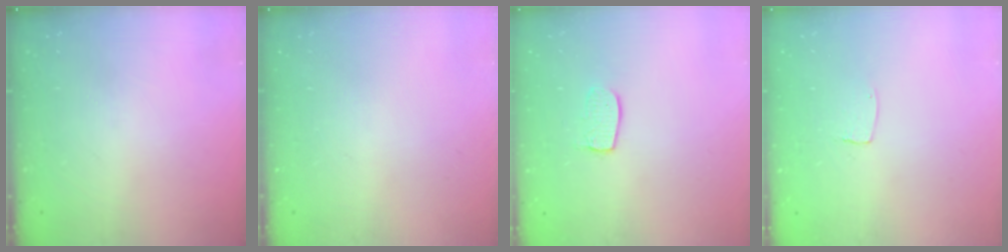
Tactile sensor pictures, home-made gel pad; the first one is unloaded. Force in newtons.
{"total": 0.0}
{"total": 7.1, "press": 7.1, "slide": 0.3}
{"total": 2.6, "press": 2.6, "slide": 0.1}